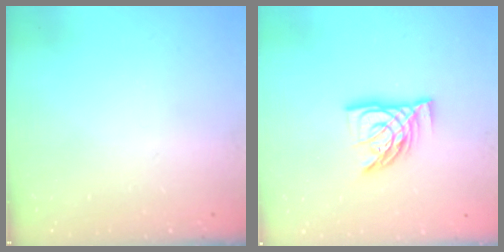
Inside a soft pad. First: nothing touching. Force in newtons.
{"total": 11.0, "press": 11.0, "slide": 1.0}